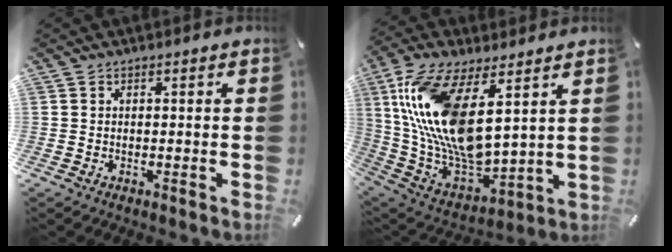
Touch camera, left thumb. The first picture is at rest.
{"total": 19.0, "force": [7.0, 8.3, 15.6], "torque": [-0.354, -0.042, 0.119]}